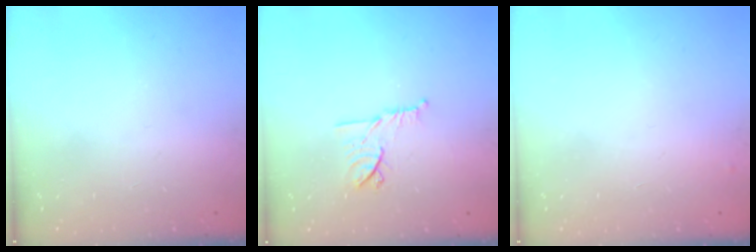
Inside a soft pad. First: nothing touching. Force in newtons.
{"total": 9.7, "press": 9.7, "slide": 0.6}
{"total": 3.2, "press": 3.2, "slide": 0.4}